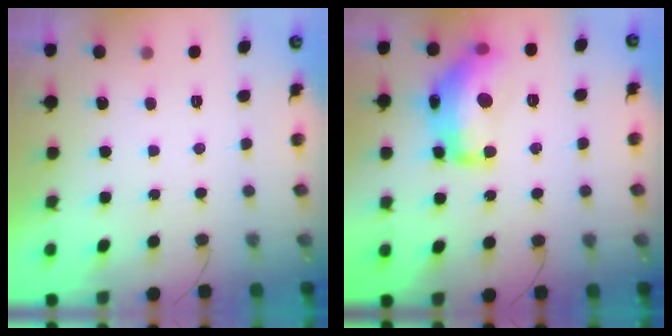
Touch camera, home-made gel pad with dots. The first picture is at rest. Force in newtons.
{"total": 18.4, "press": 18.3, "slide": 1.2}